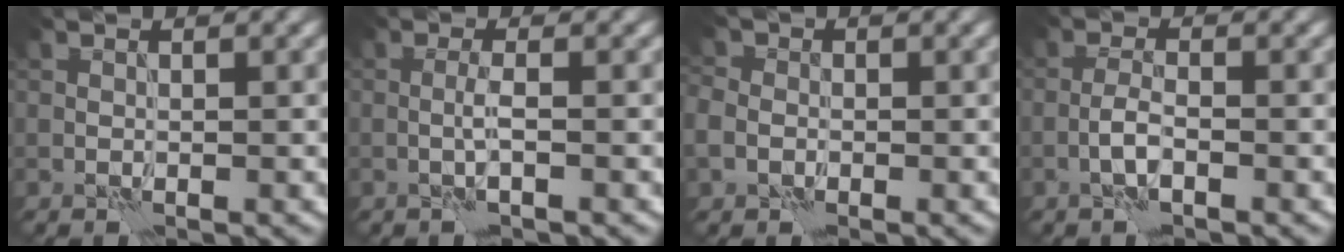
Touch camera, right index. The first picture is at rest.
{"total": 1.3, "force": [-0.3, -0.1, 1.2], "torque": [-0.027, 0.004, -0.009]}
{"total": 2.4, "force": [-0.6, 2.1, 1.0], "torque": [-0.014, 0.000, -0.015]}
{"total": 1.8, "force": [-0.8, 0.4, 1.6], "torque": [-0.034, 0.006, -0.022]}